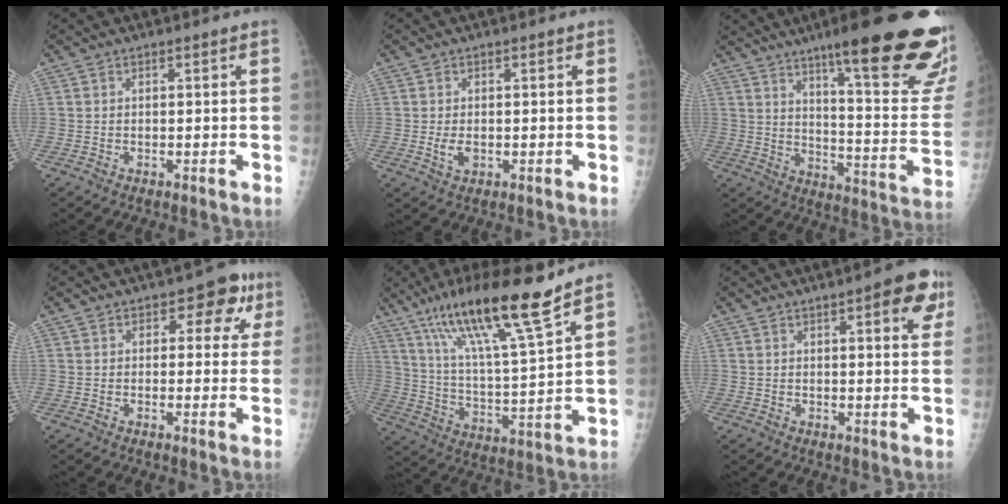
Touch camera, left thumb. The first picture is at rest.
{"total": 2.6, "force": [-0.3, 1.7, 1.9], "torque": [-0.035, -0.004, -0.003]}
{"total": 28.9, "force": [18.3, 4.5, 21.9], "torque": [-0.235, -0.079, 0.255]}
{"total": 6.8, "force": [2.8, 4.5, 4.2], "torque": [0.000, -0.004, 0.025]}
{"total": 19.5, "force": [13.8, 1.7, 13.7], "torque": [-0.226, -0.063, 0.244]}
{"total": 8.0, "force": [3.9, 2.4, 6.5], "torque": [-0.058, -0.011, 0.042]}